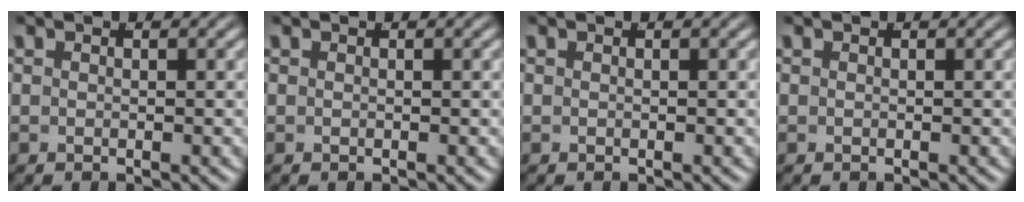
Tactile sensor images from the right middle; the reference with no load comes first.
{"total": 0.0}
{"total": 0.0}
{"total": 0.0}